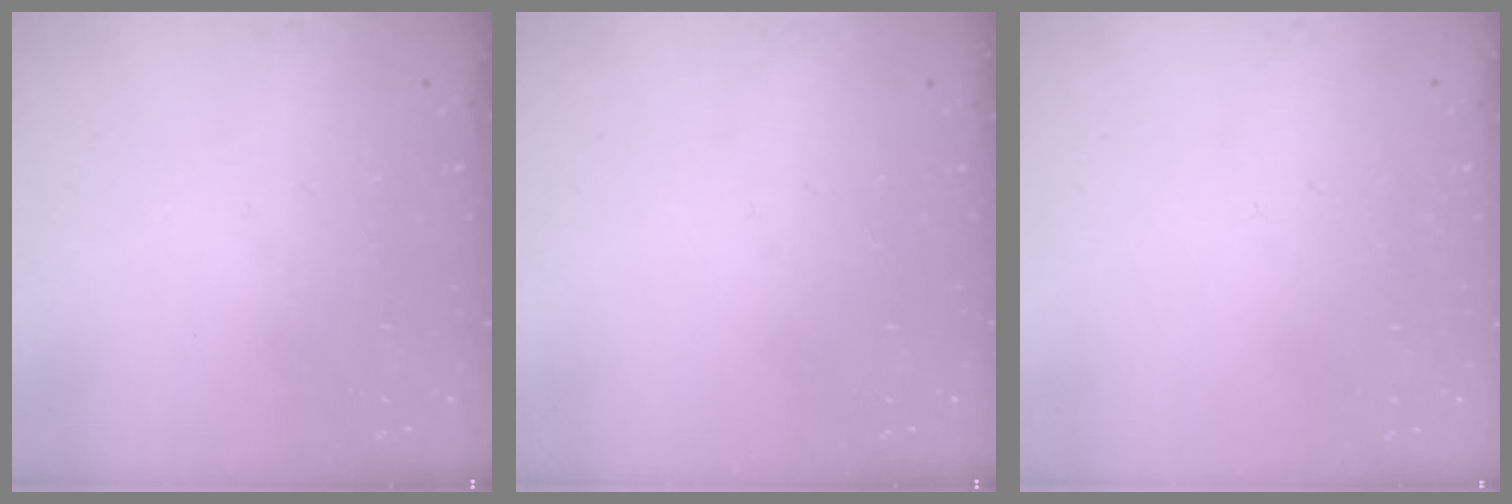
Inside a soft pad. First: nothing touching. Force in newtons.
{"total": 0.0}
{"total": 0.9, "press": 0.9, "slide": 0.1}